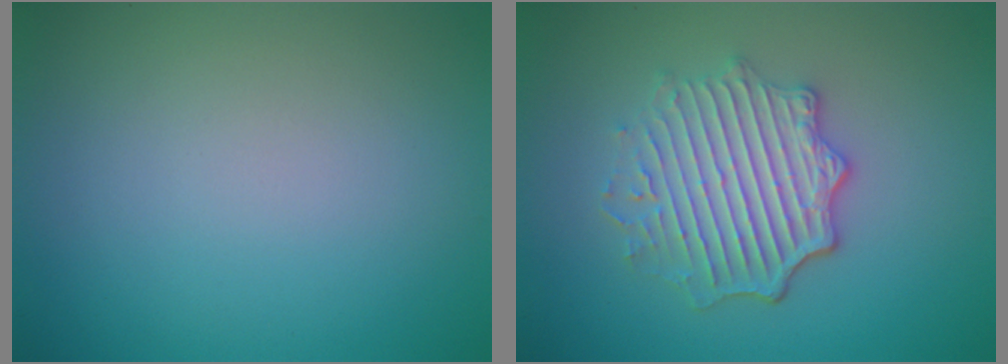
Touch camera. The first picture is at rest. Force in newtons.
{"total": 5.0, "press": 4.2, "slide": 2.8}